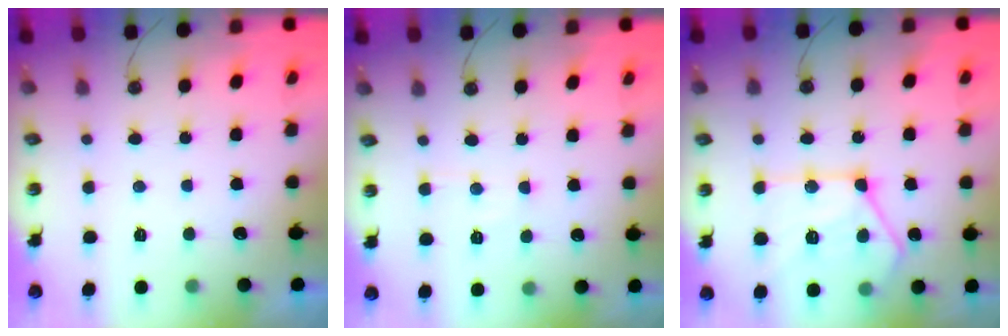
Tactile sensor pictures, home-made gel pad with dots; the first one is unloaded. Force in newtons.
{"total": 6.7, "press": 6.7, "slide": 0.7}
{"total": 19.4, "press": 19.2, "slide": 2.2}